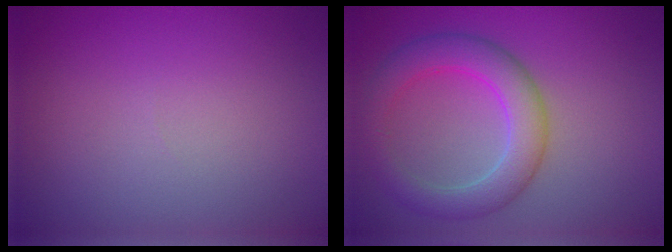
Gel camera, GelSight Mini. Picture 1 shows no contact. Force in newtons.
{"total": 4.8, "press": 4.8, "slide": 0.3}